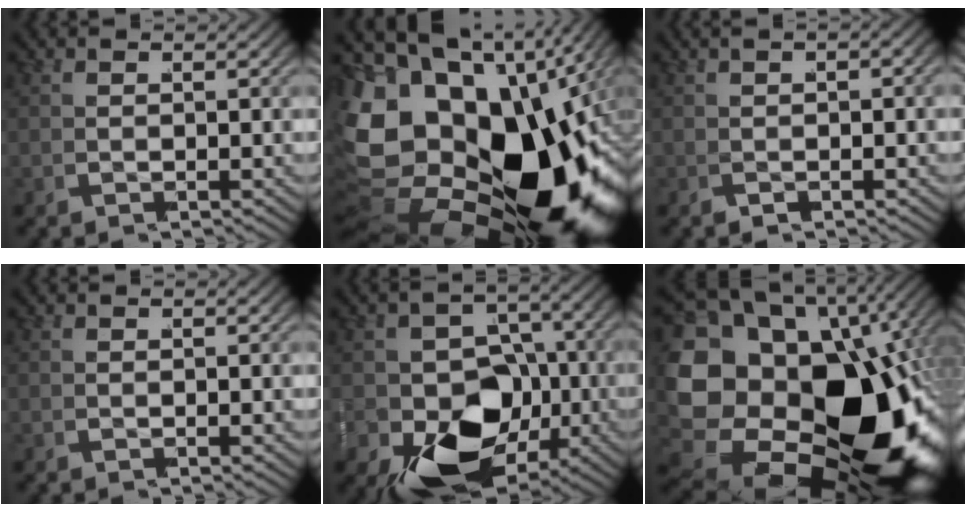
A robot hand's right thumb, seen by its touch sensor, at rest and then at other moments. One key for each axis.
{"total": 28.3, "fx": -4.4, "fy": 18.9, "fz": 20.6, "tx": -0.389, "ty": -0.076, "tz": -0.040}
{"total": 3.3, "fx": -0.1, "fy": 1.9, "fz": 2.7, "tx": -0.048, "ty": -0.004, "tz": -0.003}
{"total": 0.0}
{"total": 16.8, "fx": -4.6, "fy": 12.4, "fz": 10.5, "tx": -0.236, "ty": -0.093, "tz": -0.040}
{"total": 30.7, "fx": -4.8, "fy": 20.9, "fz": 22.0, "tx": -0.398, "ty": -0.086, "tz": -0.044}